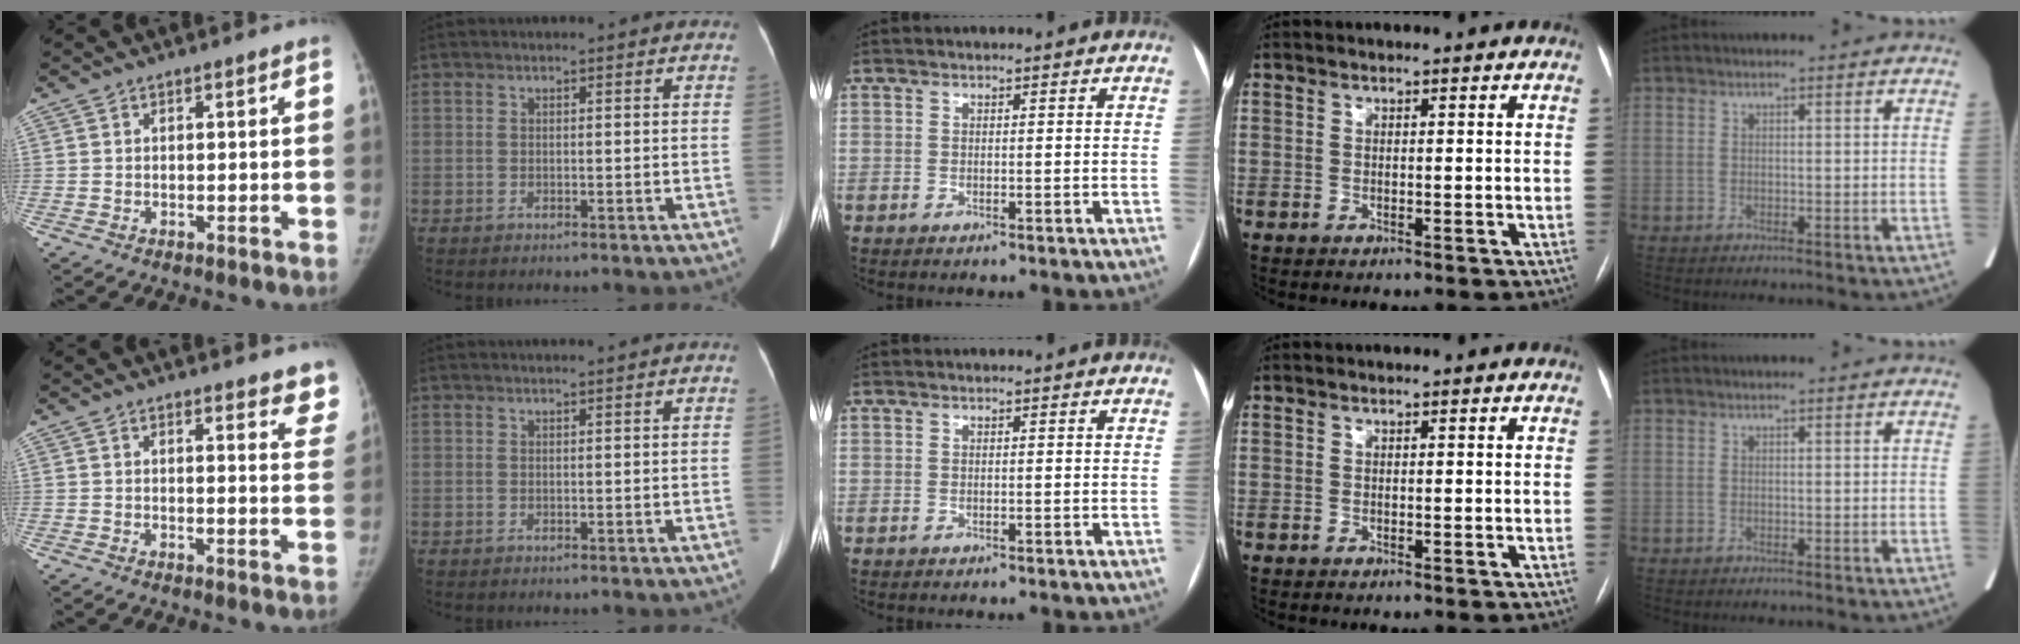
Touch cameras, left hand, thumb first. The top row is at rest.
{"thumb": {"total": 7.6, "force": [7.0, 2.2, 2.0], "torque": [0.025, -0.036, 0.051]}, "index": {"total": 0.8, "force": [0.7, -0.2, 0.4], "torque": [-0.008, 0.005, 0.018]}}